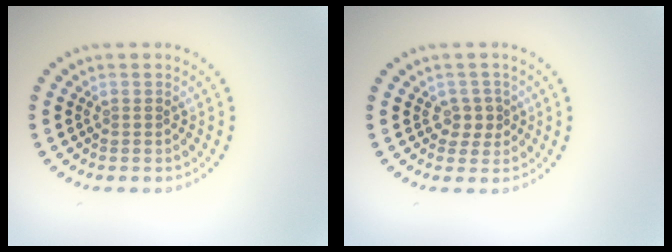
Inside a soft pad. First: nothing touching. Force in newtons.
{"total": 1.8, "press": 1.7, "slide": 0.7}